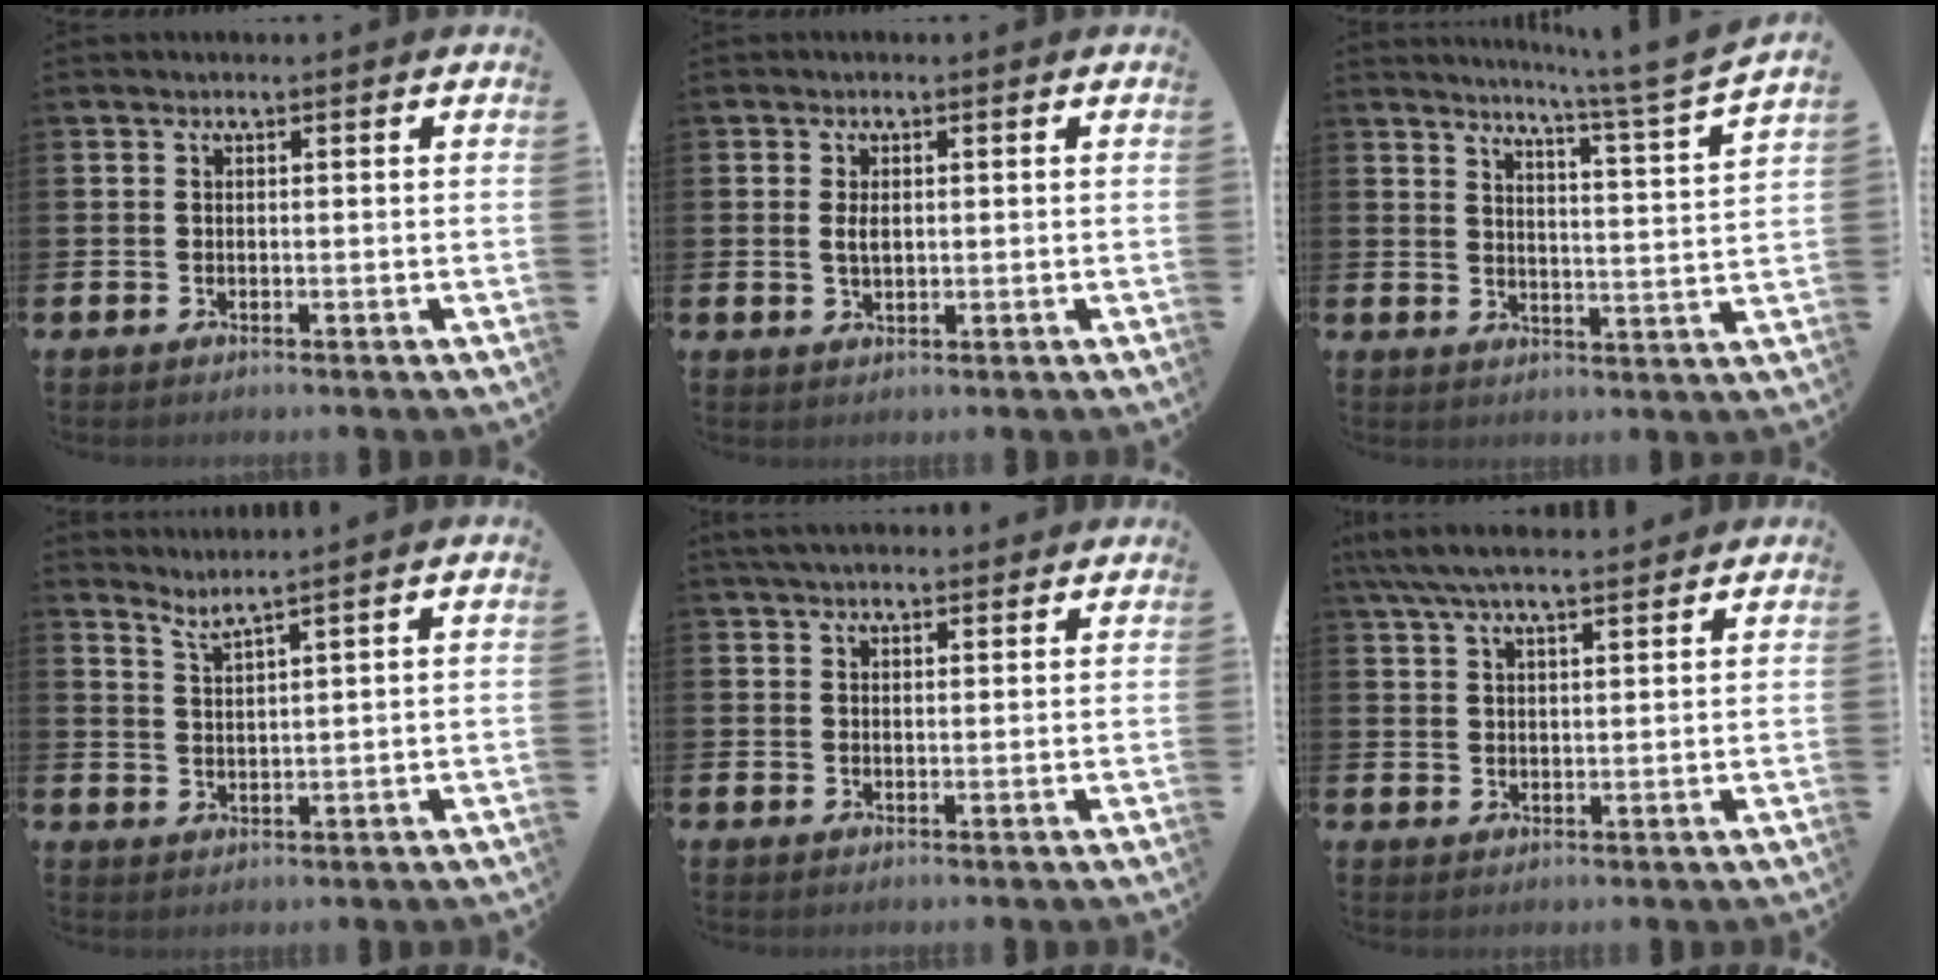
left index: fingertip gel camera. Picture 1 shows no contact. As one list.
[{"total": 2.0, "force": [0.5, 1.1, 1.7], "torque": [-0.022, 0.000, 0.006]}, {"total": 5.1, "force": [4.5, -1.3, 2.1], "torque": [-0.041, -0.045, 0.067]}, {"total": 3.3, "force": [3.1, -0.8, 0.7], "torque": [-0.024, -0.018, 0.055]}, {"total": 3.4, "force": [3.1, 0.9, 1.1], "torque": [-0.023, -0.008, 0.057]}, {"total": 6.4, "force": [5.8, 1.1, 2.5], "torque": [-0.060, -0.018, 0.106]}]